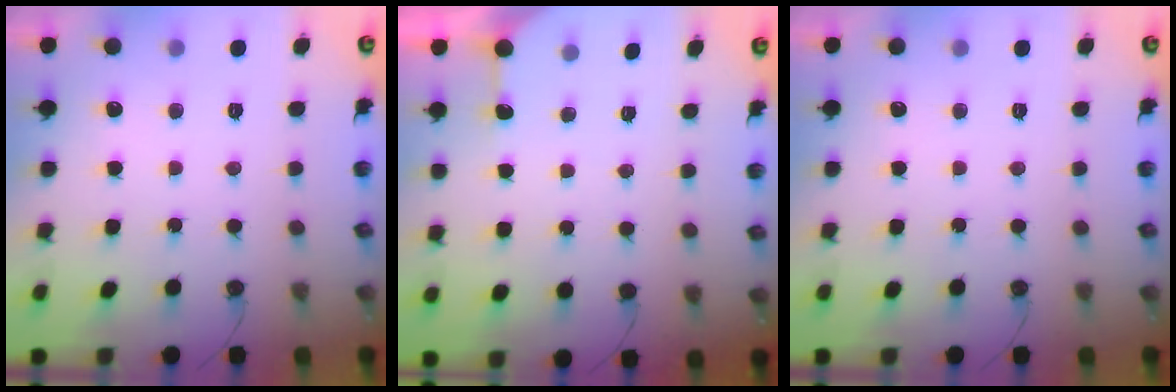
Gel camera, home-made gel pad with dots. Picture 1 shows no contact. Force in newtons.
{"total": 3.0, "press": 2.9, "slide": 0.4}
{"total": 0.0}